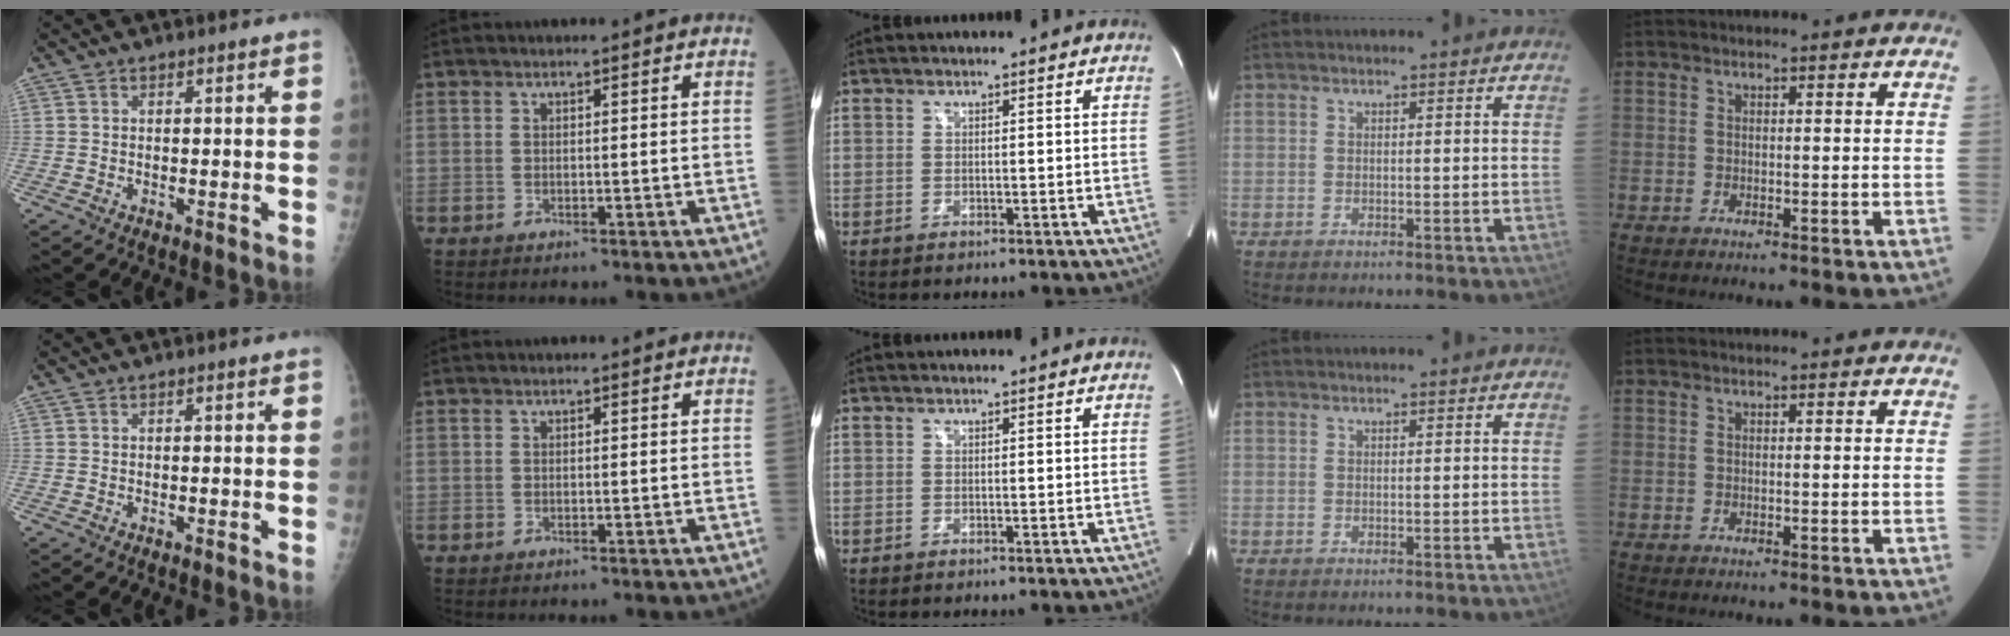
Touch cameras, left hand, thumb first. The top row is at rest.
{}